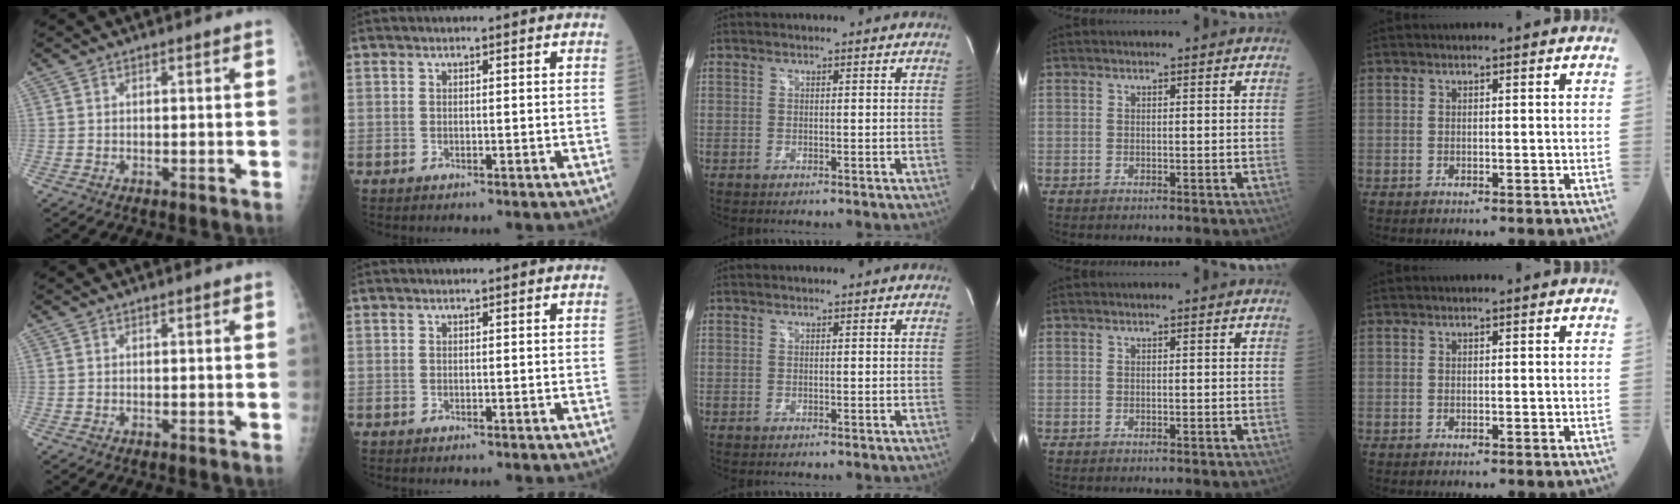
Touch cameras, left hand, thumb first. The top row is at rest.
{}